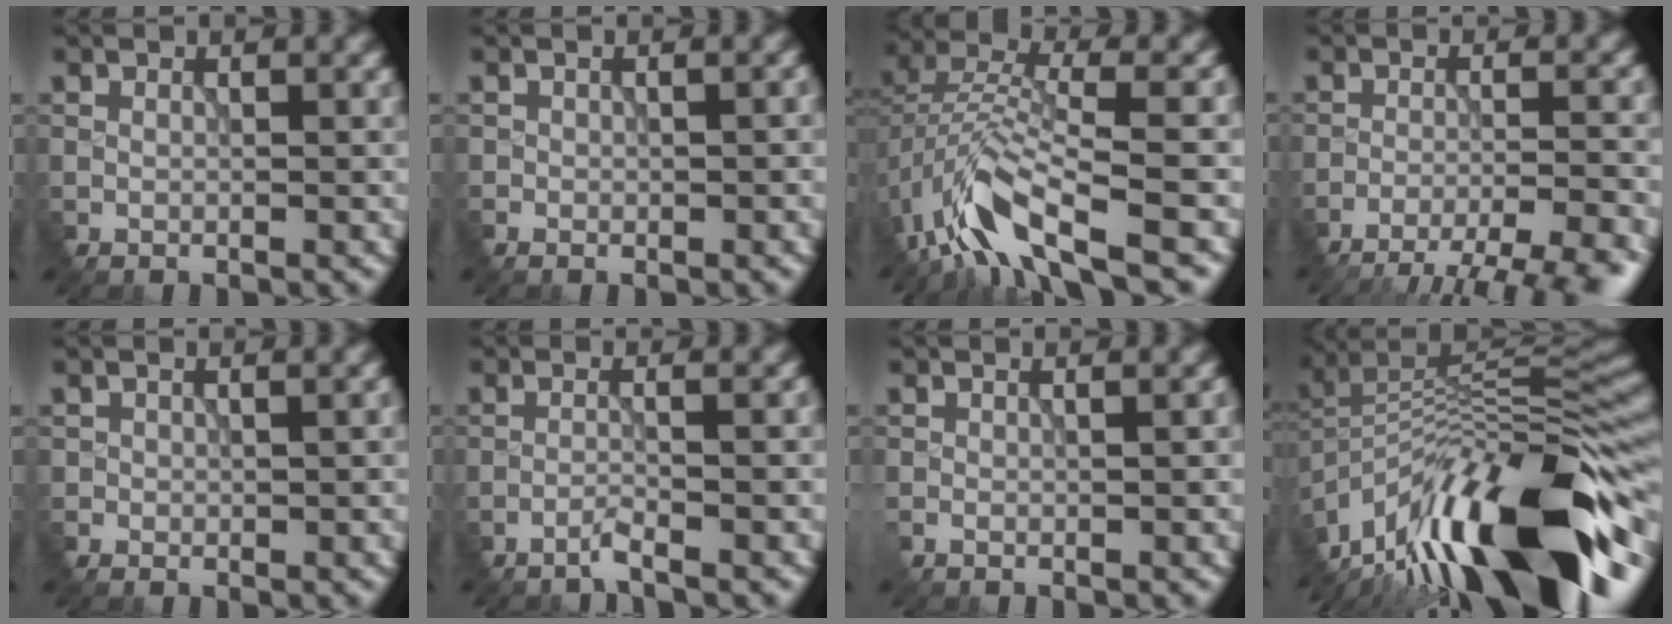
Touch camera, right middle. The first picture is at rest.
{"total": 0.7, "force": [-0.2, 0.3, 0.6], "torque": [-0.003, -0.003, 0.010]}
{"total": 7.9, "force": [-4.9, 2.2, 5.8], "torque": [-0.109, 0.006, -0.096]}
{"total": 8.7, "force": [-7.3, 1.4, 4.5], "torque": [-0.062, -0.010, -0.094]}
{"total": 1.0, "force": [-0.3, 0.7, 0.6], "torque": [-0.001, -0.003, 0.010]}
{"total": 1.9, "force": [-1.5, -0.2, 1.1], "torque": [-0.013, 0.009, -0.036]}
{"total": 1.2, "force": [-0.2, 0.5, 1.0], "torque": [-0.004, 0.001, -0.001]}
{"total": 17.4, "force": [-9.4, 5.4, 13.6], "torque": [-0.226, 0.023, -0.161]}